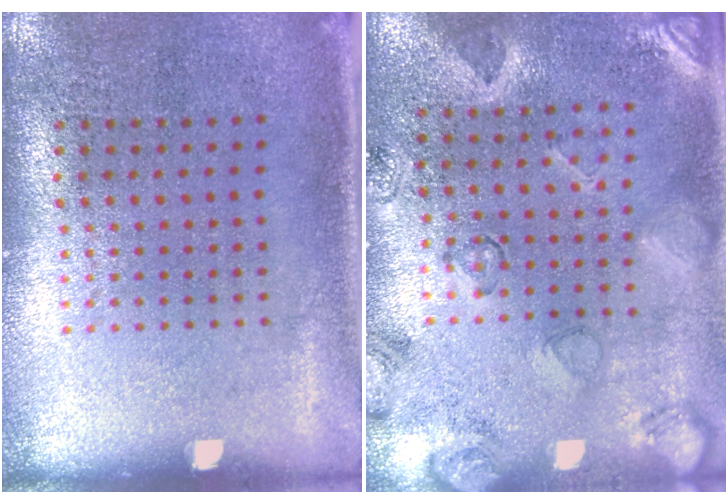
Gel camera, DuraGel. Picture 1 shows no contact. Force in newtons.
{"total": 2.5, "press": 1.9, "slide": 1.6}